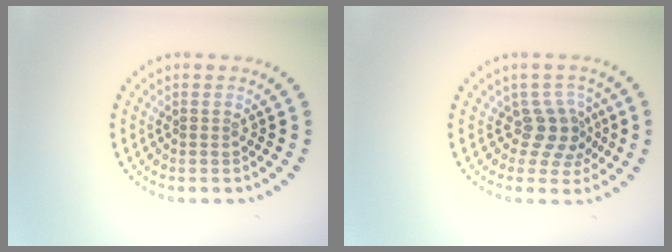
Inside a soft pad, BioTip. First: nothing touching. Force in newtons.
{"total": 3.0, "press": 2.3, "slide": 1.8}